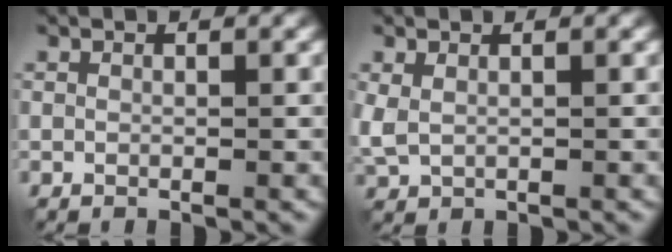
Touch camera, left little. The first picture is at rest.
{"total": 1.7, "force": [0.3, 1.2, 1.2], "torque": [-0.040, -0.001, 0.010]}